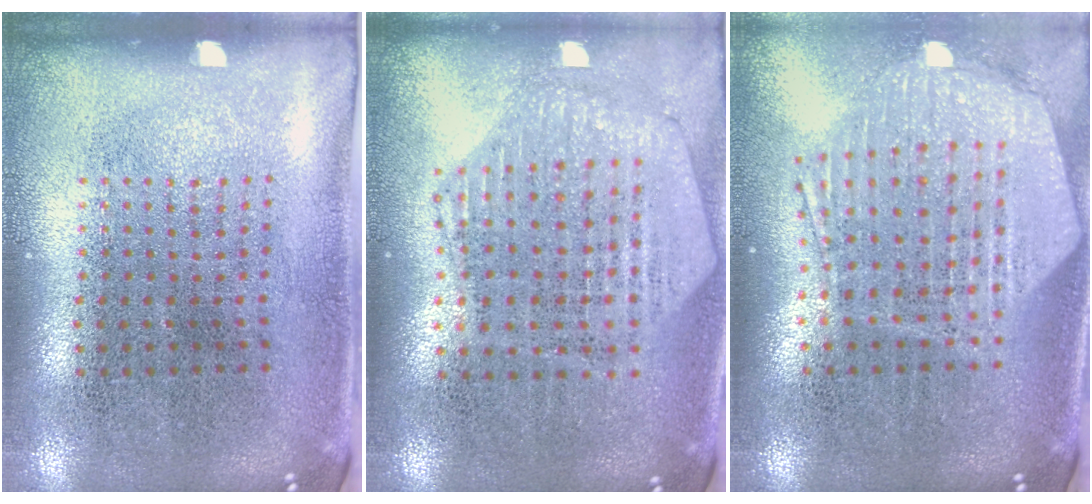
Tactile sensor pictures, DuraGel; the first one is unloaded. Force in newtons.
{"total": 1.2, "press": 1.1, "slide": 0.2}
{"total": 1.7, "press": 1.6, "slide": 0.7}